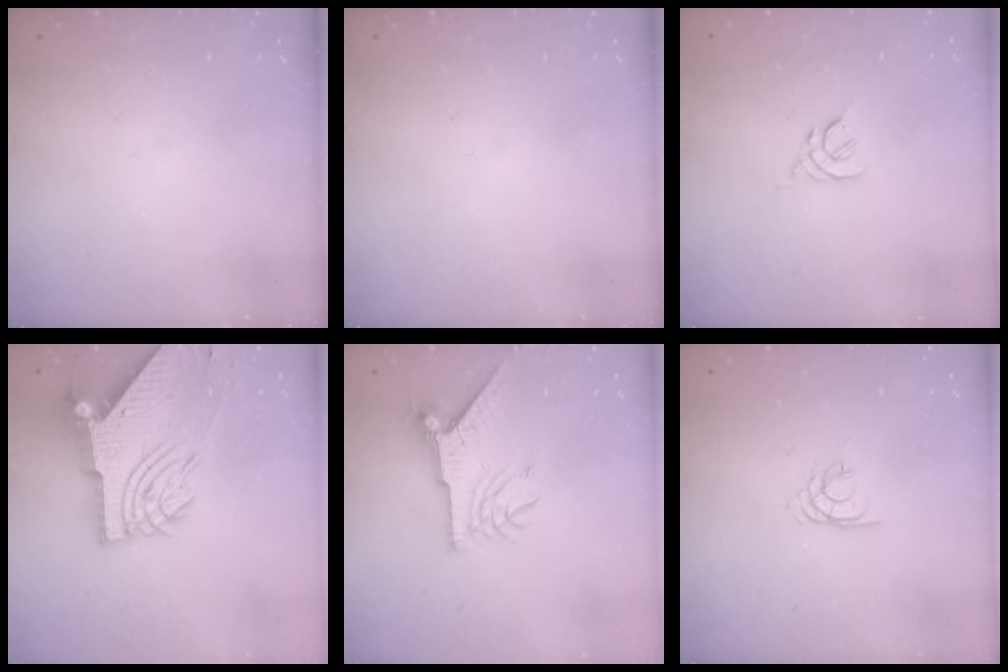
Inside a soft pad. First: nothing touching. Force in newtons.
{"total": 0.0}
{"total": 2.2, "press": 2.1, "slide": 0.6}
{"total": 13.2, "press": 13.1, "slide": 1.6}
{"total": 9.2, "press": 9.2, "slide": 0.2}
{"total": 1.7, "press": 1.7, "slide": 0.4}